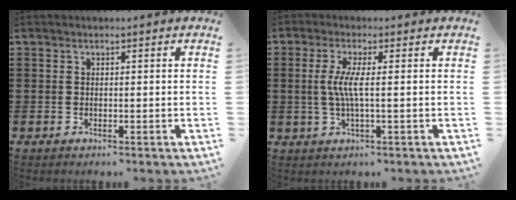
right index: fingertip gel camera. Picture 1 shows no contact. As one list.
[{"total": 4.4, "force": [0.0, 0.1, 4.4], "torque": [-0.096, -0.011, -0.008]}]